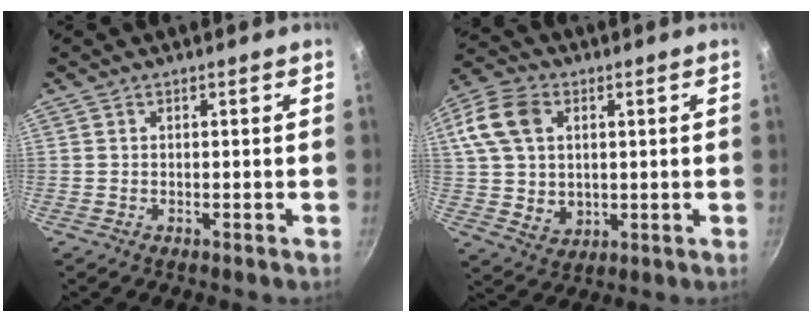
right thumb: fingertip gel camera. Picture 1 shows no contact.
{"total": 15.2, "force": [3.5, 11.4, 9.4], "torque": [-0.177, 0.004, 0.065]}